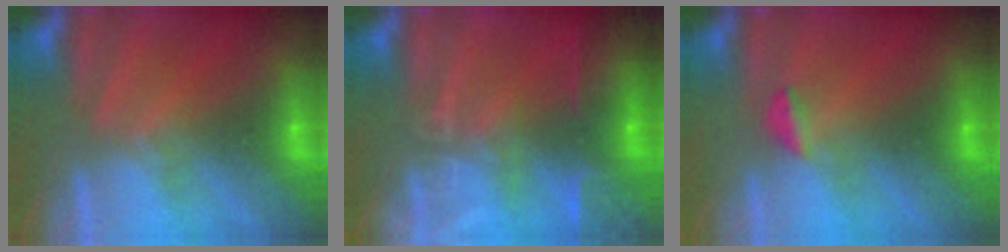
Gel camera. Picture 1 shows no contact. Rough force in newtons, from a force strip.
{"total": 9.5}
{"total": 2.8}